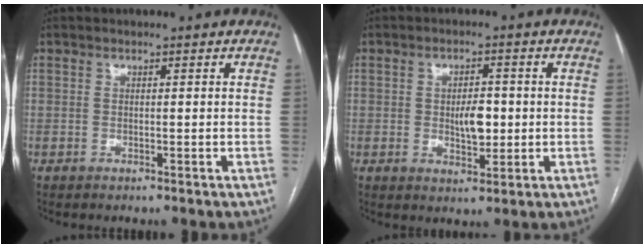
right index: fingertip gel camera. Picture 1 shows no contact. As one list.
[{"total": 4.6, "force": [-0.1, 2.1, 4.2], "torque": [-0.066, 0.000, 0.004]}]